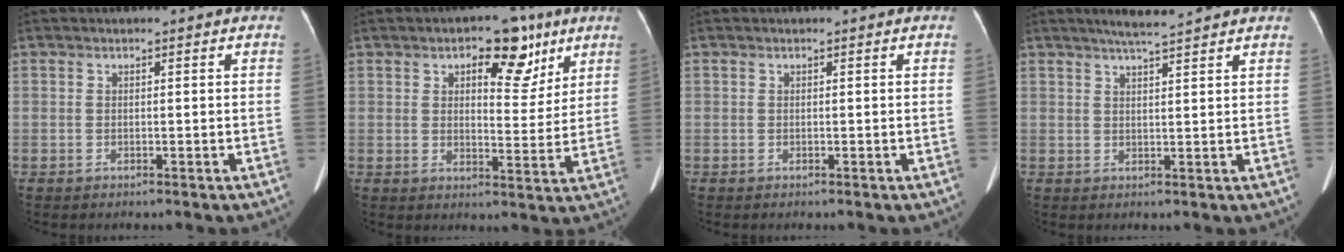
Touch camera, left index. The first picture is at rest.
{"total": 8.6, "force": [5.0, 4.0, 5.8], "torque": [-0.069, 0.013, 0.070]}
{"total": 0.0}
{"total": 4.8, "force": [4.3, -0.5, 2.2], "torque": [-0.042, 0.014, 0.068]}